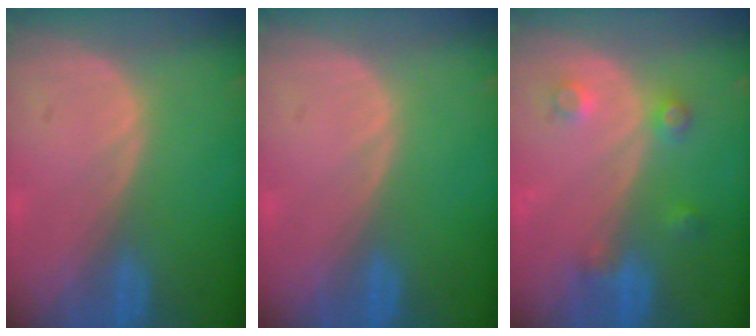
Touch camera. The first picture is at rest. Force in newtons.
{"total": 0.0}
{"total": 3.6, "press": 3.3, "slide": 1.4}